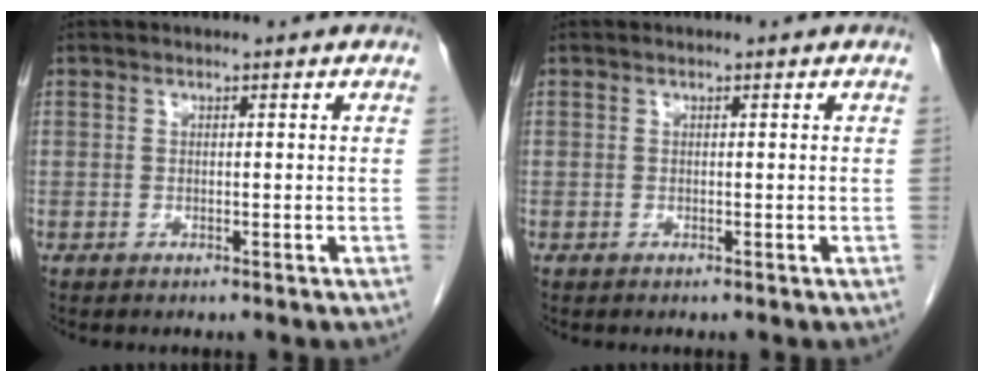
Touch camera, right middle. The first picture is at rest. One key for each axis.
{"total": 0.0}